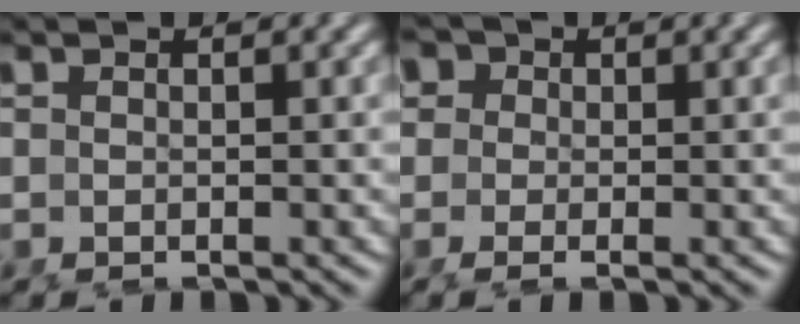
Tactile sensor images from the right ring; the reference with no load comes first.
{"total": 4.7, "force": [0.9, 4.0, 2.2], "torque": [-0.054, 0.000, 0.005]}